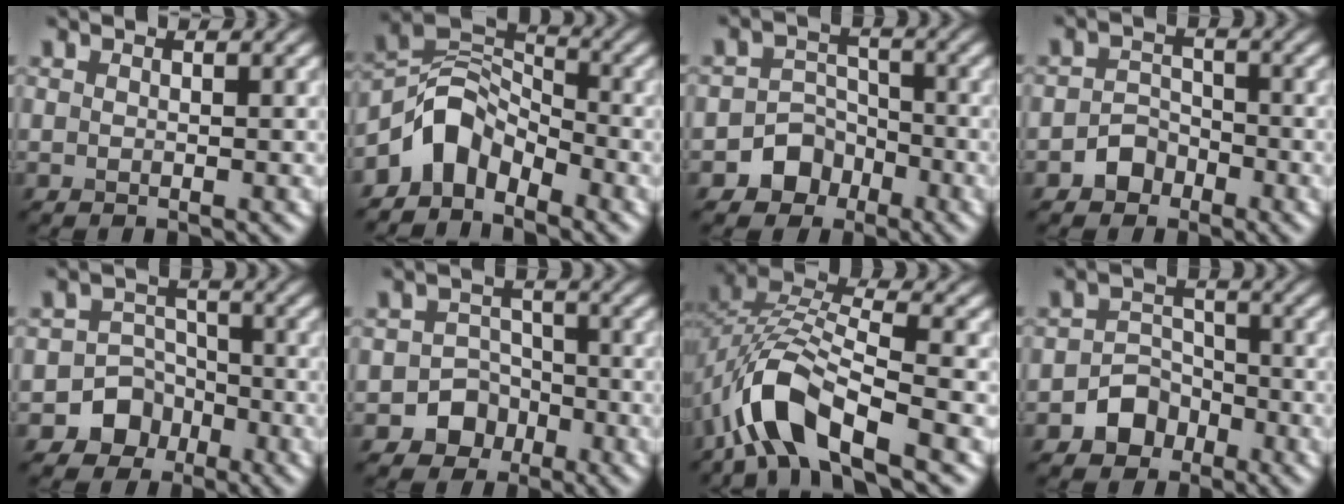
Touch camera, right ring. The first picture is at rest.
{"total": 5.1, "force": [-3.3, 3.1, 2.3], "torque": [-0.029, 0.011, -0.072]}
{"total": 4.4, "force": [-2.5, 3.5, 0.8], "torque": [0.022, 0.007, -0.054]}
{"total": 2.4, "force": [-1.5, 1.8, 0.6], "torque": [0.002, 0.009, -0.029]}
{"total": 5.7, "force": [-3.0, 4.8, 0.6], "torque": [0.025, -0.002, -0.073]}
{"total": 4.7, "force": [-2.4, 3.9, 0.8], "torque": [0.025, 0.001, -0.054]}
{"total": 8.3, "force": [-4.5, 3.4, 6.1], "torque": [-0.120, 0.006, -0.094]}
{"total": 3.5, "force": [-1.9, 2.7, 1.0], "torque": [-0.005, 0.005, -0.033]}